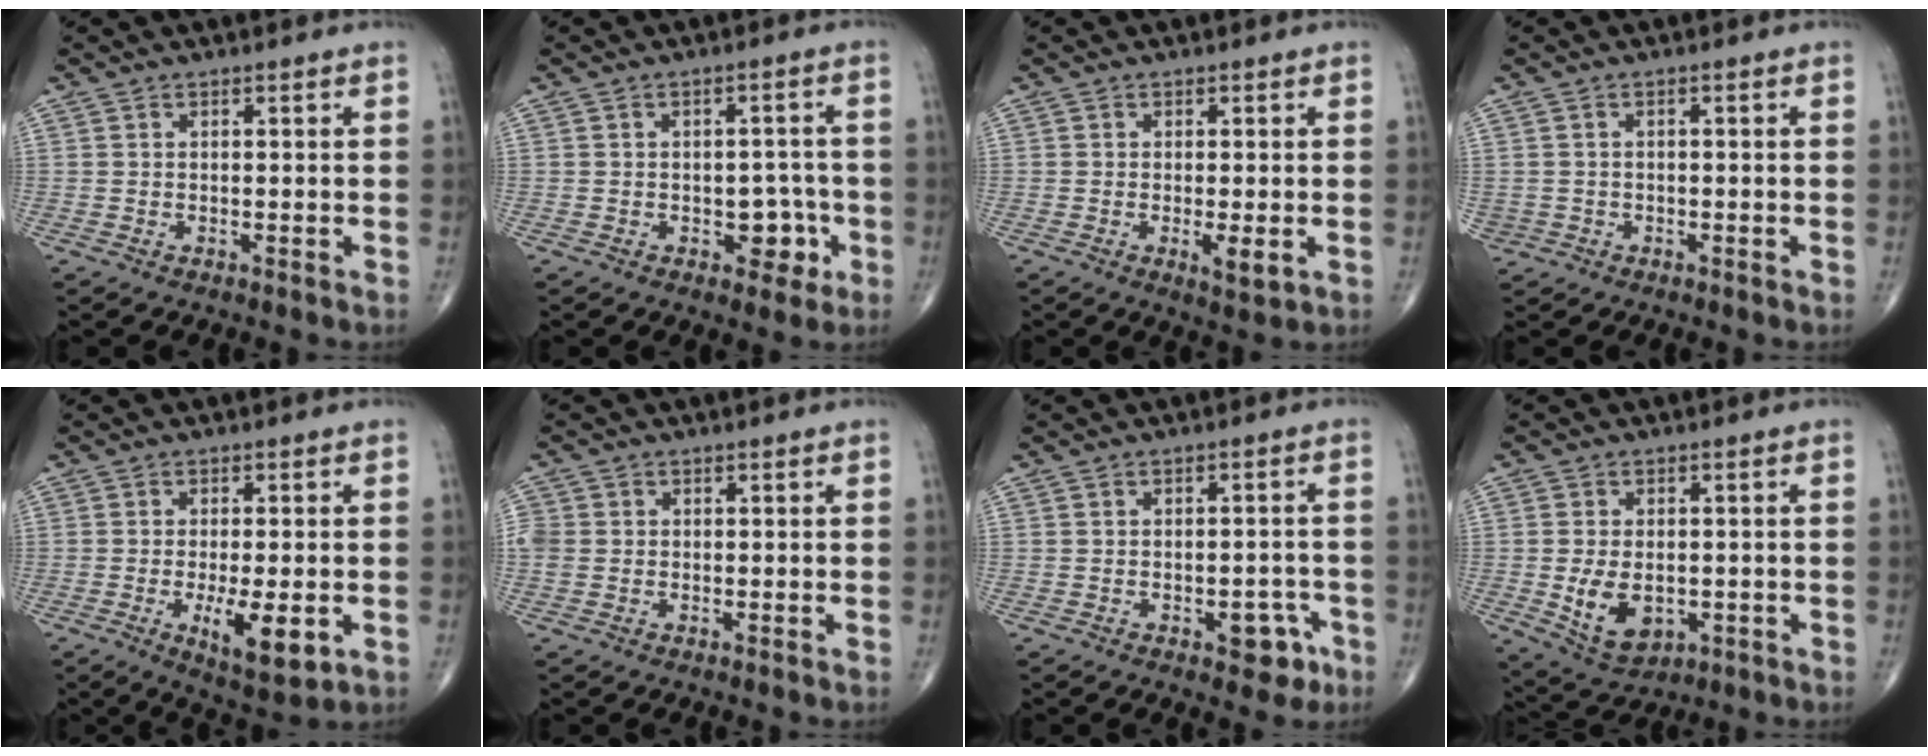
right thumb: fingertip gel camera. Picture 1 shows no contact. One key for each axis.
{"total": 5.7, "fx": -1.9, "fy": 3.7, "fz": 3.8, "tx": -0.014, "ty": 0.017, "tz": -0.022}
{"total": 3.3, "fx": -0.8, "fy": 1.0, "fz": 3.0, "tx": -0.050, "ty": -0.009, "tz": -0.012}
{"total": 1.9, "fx": -0.7, "fy": 1.8, "fz": 0.1, "tx": 0.008, "ty": 0.010, "tz": -0.010}
{"total": 9.0, "fx": -2.4, "fy": 3.2, "fz": 8.1, "tx": -0.124, "ty": -0.020, "tz": -0.033}
{"total": 3.3, "fx": 0.0, "fy": 2.9, "fz": 1.4, "tx": -0.032, "ty": 0.008, "tz": 0.002}
{"total": 5.6, "fx": -2.6, "fy": 3.1, "fz": 3.9, "tx": -0.024, "ty": 0.019, "tz": -0.028}
{"total": 8.7, "fx": -1.5, "fy": 5.7, "fz": 6.4, "tx": -0.101, "ty": -0.007, "tz": -0.009}